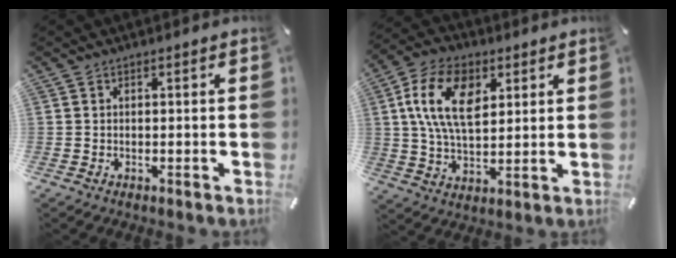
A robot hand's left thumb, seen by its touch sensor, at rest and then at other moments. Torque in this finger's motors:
{"motor_torque": [0.36, 0.81, 1.87, -0.89, 0.61]}